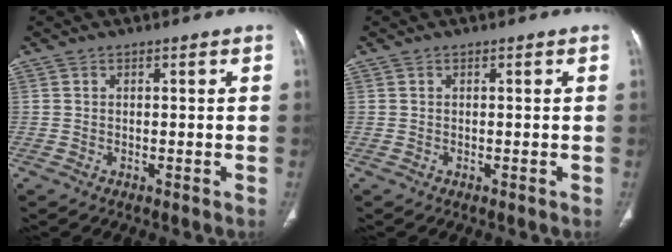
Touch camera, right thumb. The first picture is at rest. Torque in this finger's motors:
{"motor_torque": [-0.05, 0.05, -0.02, 0.01, 0.01]}